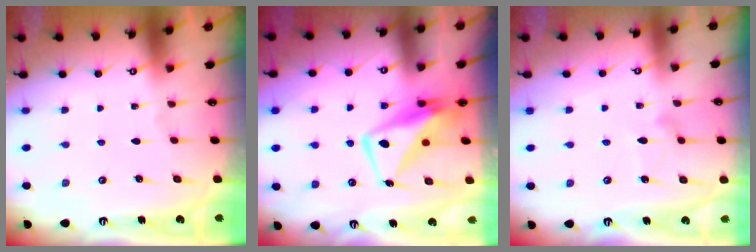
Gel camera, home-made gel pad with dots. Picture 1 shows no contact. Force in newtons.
{"total": 11.5, "press": 11.4, "slide": 1.2}
{"total": 8.6, "press": 8.6, "slide": 0.5}